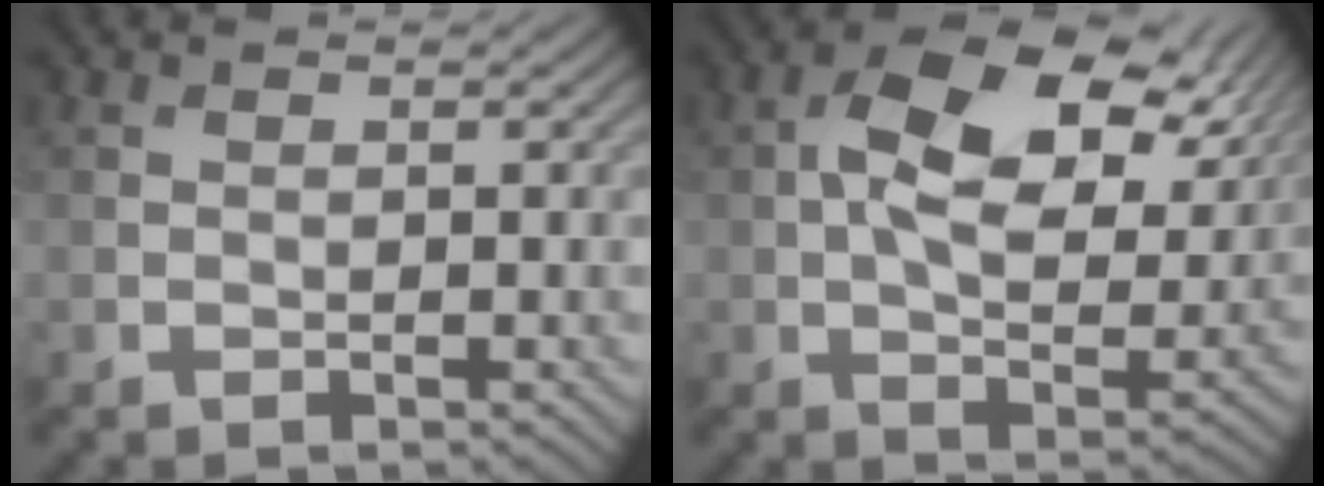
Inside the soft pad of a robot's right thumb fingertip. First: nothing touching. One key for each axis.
{"total": 13.4, "fx": 4.1, "fy": 7.2, "fz": 10.5, "tx": -0.187, "ty": -0.001, "tz": 0.069}